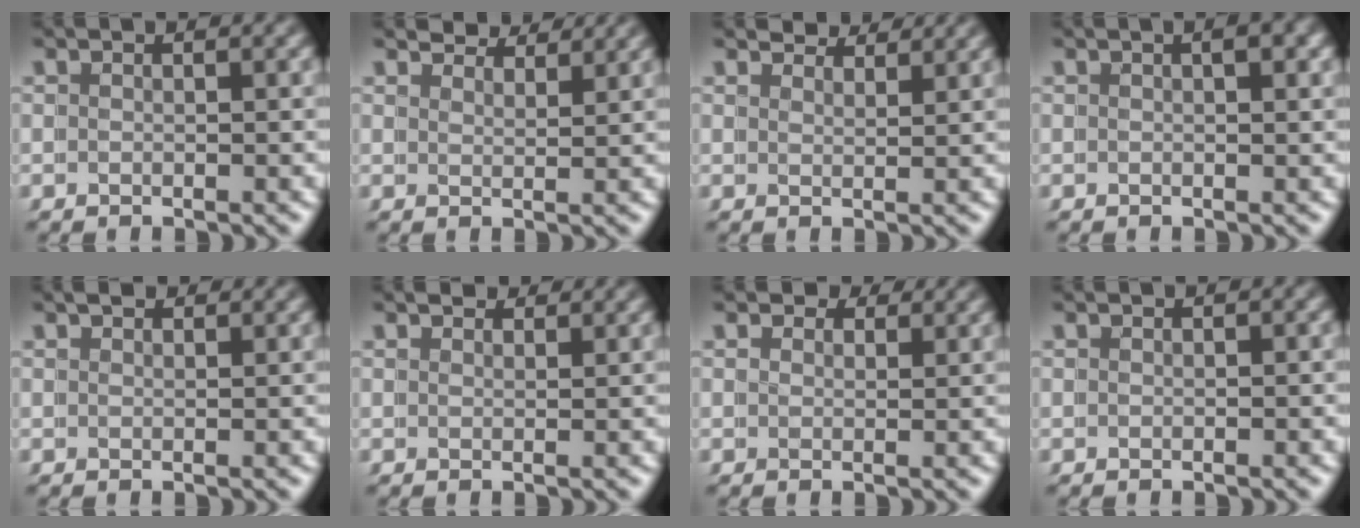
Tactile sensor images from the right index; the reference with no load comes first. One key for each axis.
{"total": 3.9, "fx": 3.8, "fy": -0.6, "fz": 0.4, "tx": 0.007, "ty": 0.006, "tz": 0.060}
{"total": 3.5, "fx": 3.4, "fy": -0.6, "fz": 0.2, "tx": 0.008, "ty": 0.004, "tz": 0.054}
{"total": 1.2, "fx": 0.5, "fy": -0.2, "fz": 1.1, "tx": -0.011, "ty": 0.006, "tz": 0.009}
{"total": 1.3, "fx": 1.2, "fy": -0.3, "fz": 0.3, "tx": -0.002, "ty": 0.004, "tz": 0.017}
{"total": 1.9, "fx": 1.9, "fy": -0.3, "fz": 0.3, "tx": 0.004, "ty": 0.003, "tz": 0.028}
{"total": 1.5, "fx": 1.5, "fy": 0.0, "fz": -0.1, "tx": 0.001, "ty": -0.004, "tz": 0.024}
{"total": 0.0}